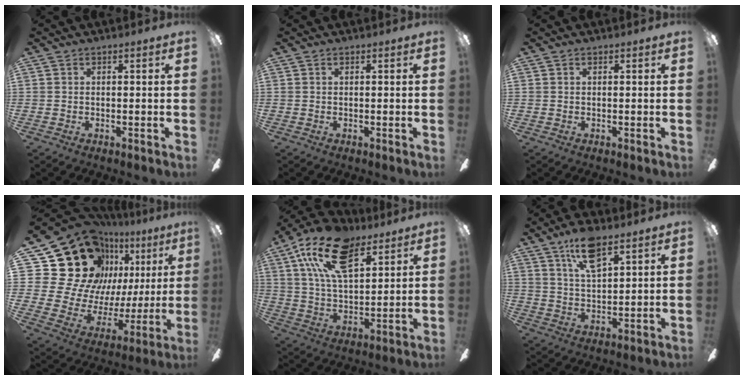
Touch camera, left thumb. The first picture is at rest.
{"total": 0.0}
{"total": 0.0}
{"total": 26.8, "force": [13.5, 18.8, 13.5], "torque": [-0.266, -0.105, 0.283]}
{"total": 19.2, "force": [11.0, 9.5, 12.5], "torque": [-0.223, -0.031, 0.198]}
{"total": 10.4, "force": [6.9, 3.9, 6.8], "torque": [-0.122, -0.021, 0.121]}